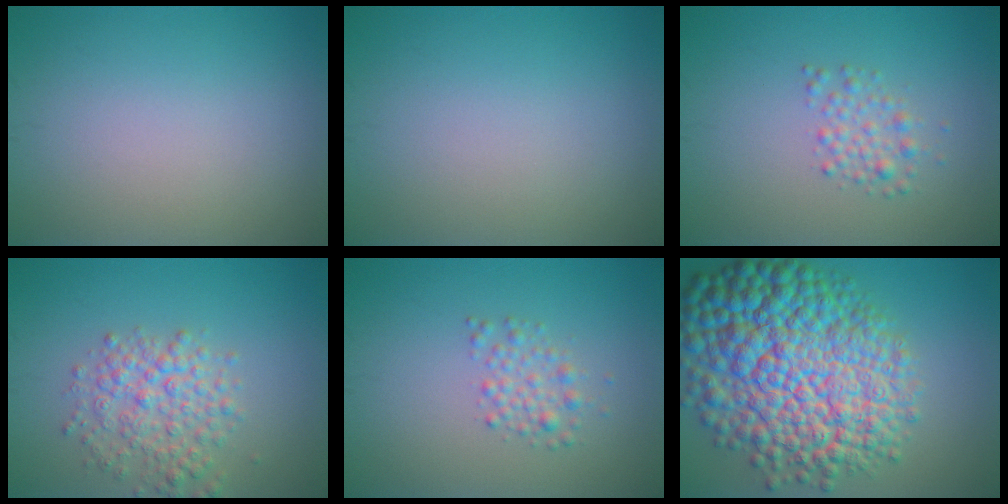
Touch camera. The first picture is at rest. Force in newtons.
{"total": 0.0}
{"total": 1.9, "press": 1.8, "slide": 0.1}
{"total": 4.0, "press": 4.0, "slide": 0.2}
{"total": 1.9, "press": 1.8, "slide": 0.1}
{"total": 15.3, "press": 15.2, "slide": 0.3}